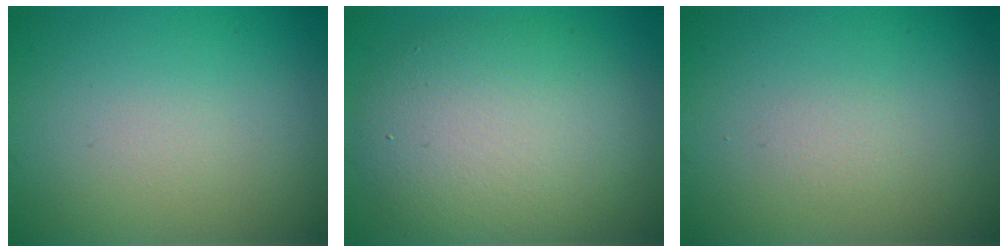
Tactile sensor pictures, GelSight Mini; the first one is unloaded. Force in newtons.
{"total": 8.1, "press": 8.0, "slide": 1.0}
{"total": 0.7, "press": 0.7, "slide": 0.1}